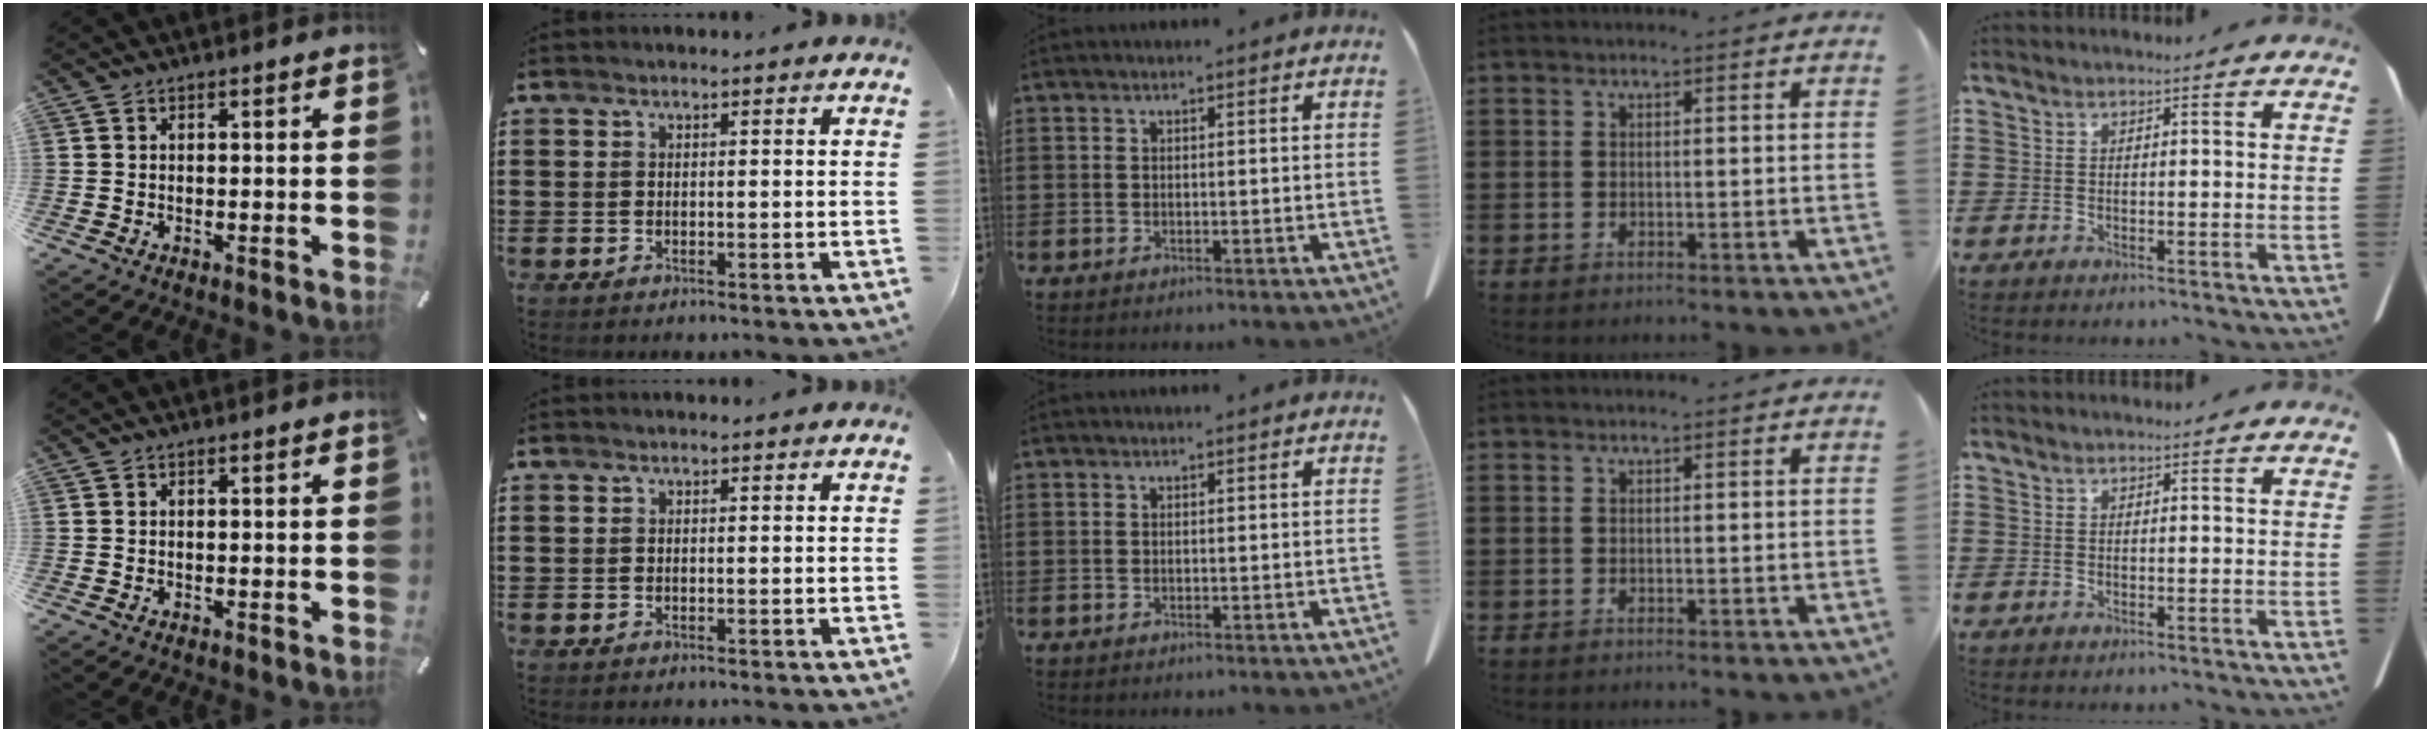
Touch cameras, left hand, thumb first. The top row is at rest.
{}